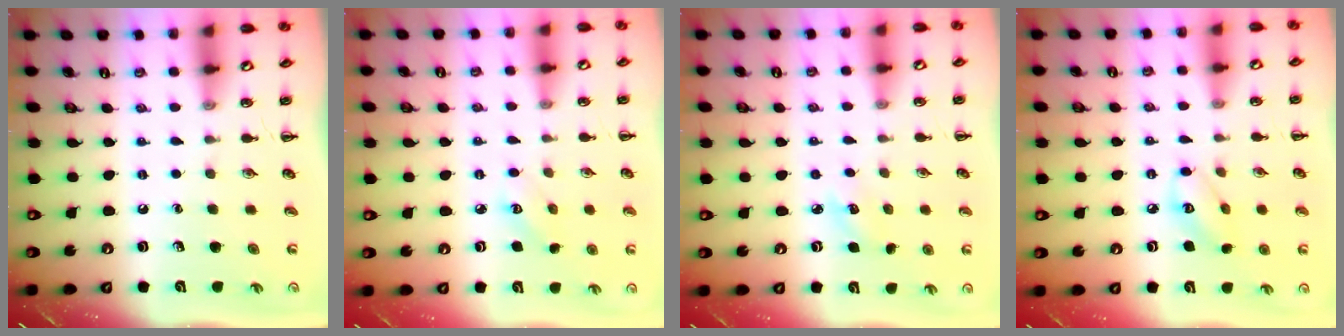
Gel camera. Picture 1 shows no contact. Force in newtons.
{"total": 2.9, "press": 2.8, "slide": 0.8}
{"total": 4.0, "press": 3.8, "slide": 1.1}
{"total": 5.9, "press": 5.8, "slide": 0.8}